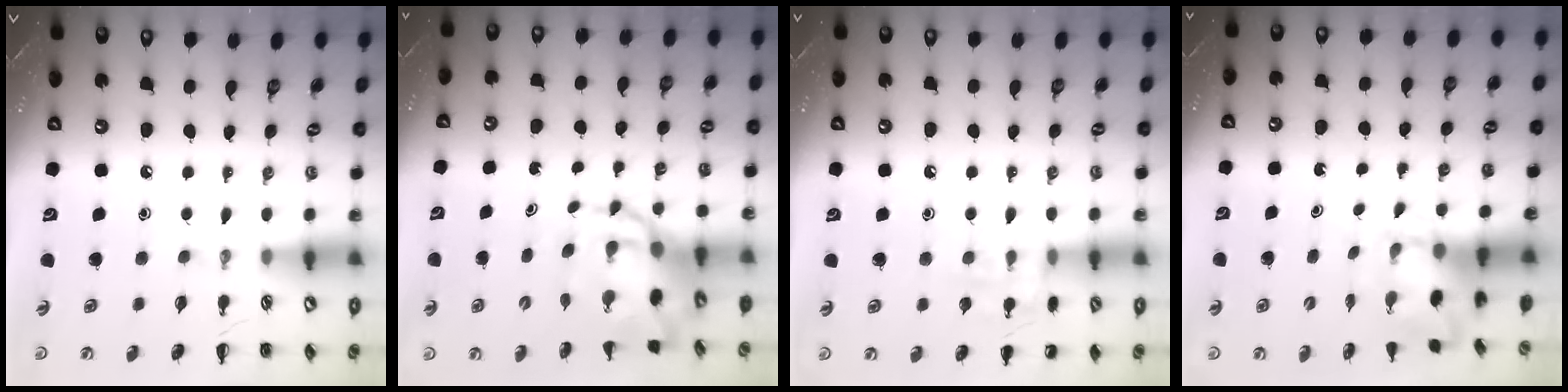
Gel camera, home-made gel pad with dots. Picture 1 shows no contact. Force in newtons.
{"total": 7.8, "press": 7.5, "slide": 2.0}
{"total": 8.5, "press": 8.4, "slide": 1.2}
{"total": 2.7, "press": 2.5, "slide": 0.9}